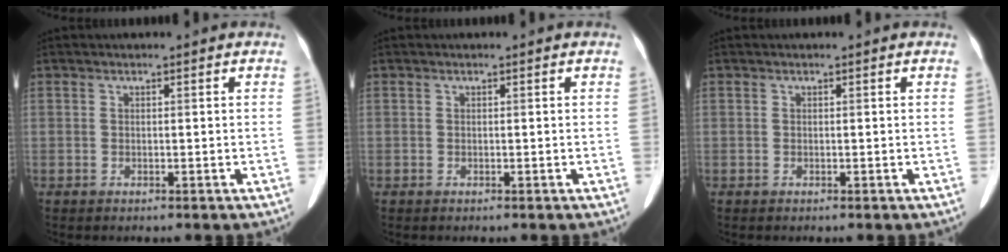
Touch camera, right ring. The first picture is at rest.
{"total": 0.0}
{"total": 0.0}